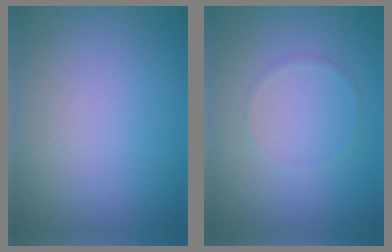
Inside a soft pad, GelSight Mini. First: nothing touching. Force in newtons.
{"total": 0.6, "press": 0.6, "slide": 0.1}